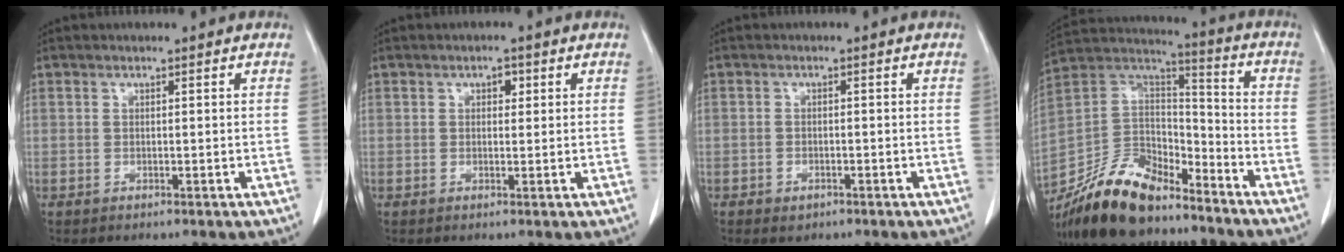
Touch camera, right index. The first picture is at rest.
{"total": 1.5, "force": [0.6, 0.9, 1.1], "torque": [-0.014, 0.003, 0.007]}
{"total": 1.7, "force": [-1.0, 1.1, 0.7], "torque": [-0.011, 0.002, -0.008]}
{"total": 17.4, "force": [-14.2, 6.2, 7.9], "torque": [-0.150, 0.024, -0.263]}